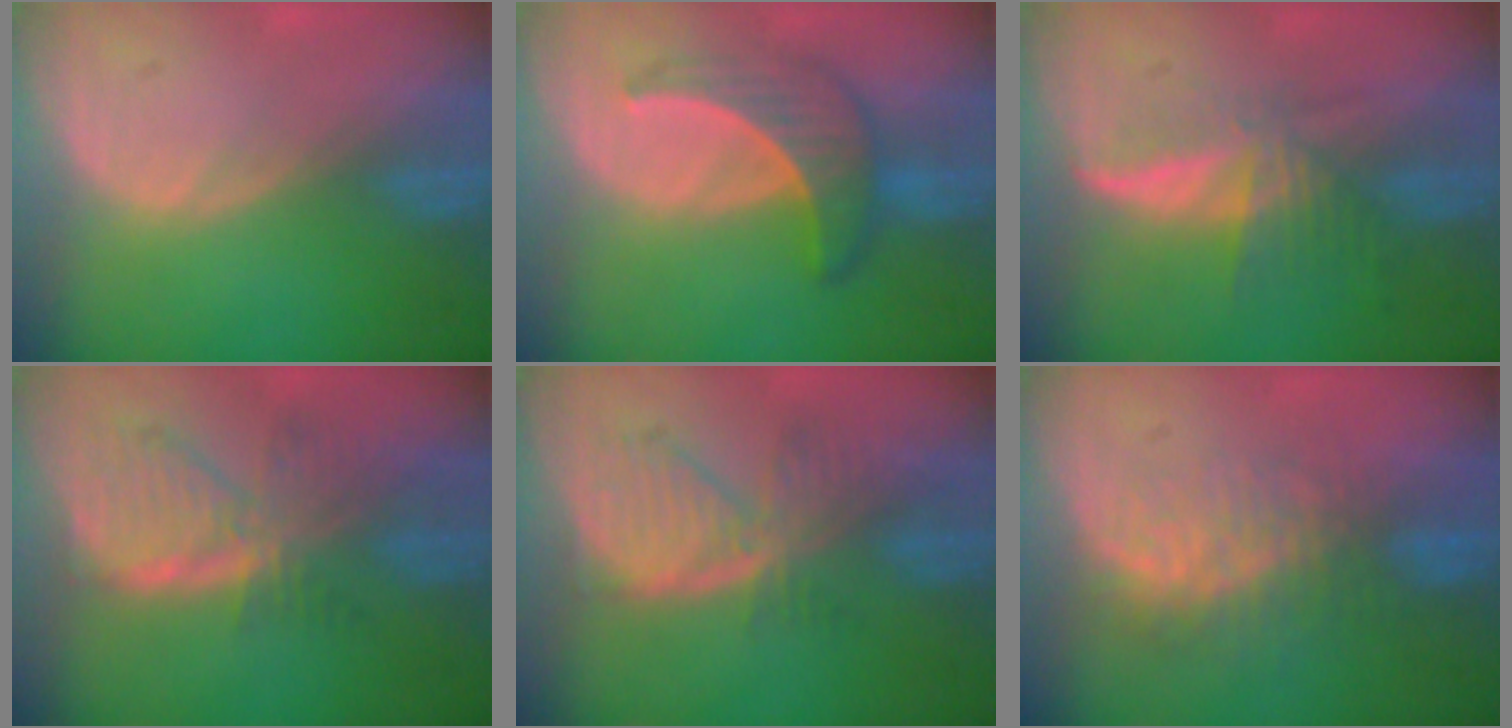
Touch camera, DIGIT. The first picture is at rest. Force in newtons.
{"total": 6.3, "press": 6.0, "slide": 1.9}
{"total": 5.8, "press": 5.3, "slide": 2.5}
{"total": 7.9, "press": 7.0, "slide": 3.7}
{"total": 7.6, "press": 6.7, "slide": 3.7}
{"total": 7.7, "press": 7.3, "slide": 2.7}